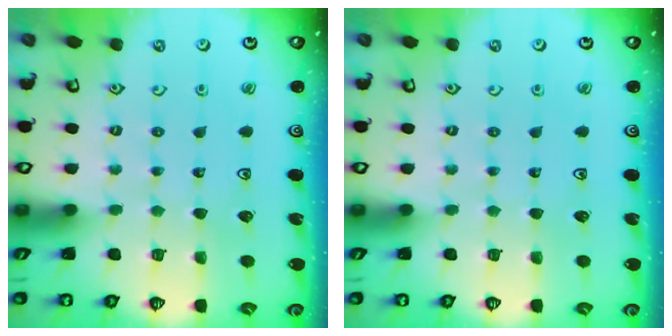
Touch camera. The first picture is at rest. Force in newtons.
{"total": 0.0}